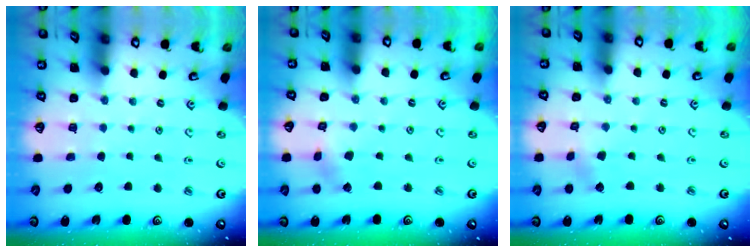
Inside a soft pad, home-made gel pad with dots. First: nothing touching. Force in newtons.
{"total": 2.2, "press": 2.2, "slide": 0.3}
{"total": 1.8, "press": 1.8, "slide": 0.3}